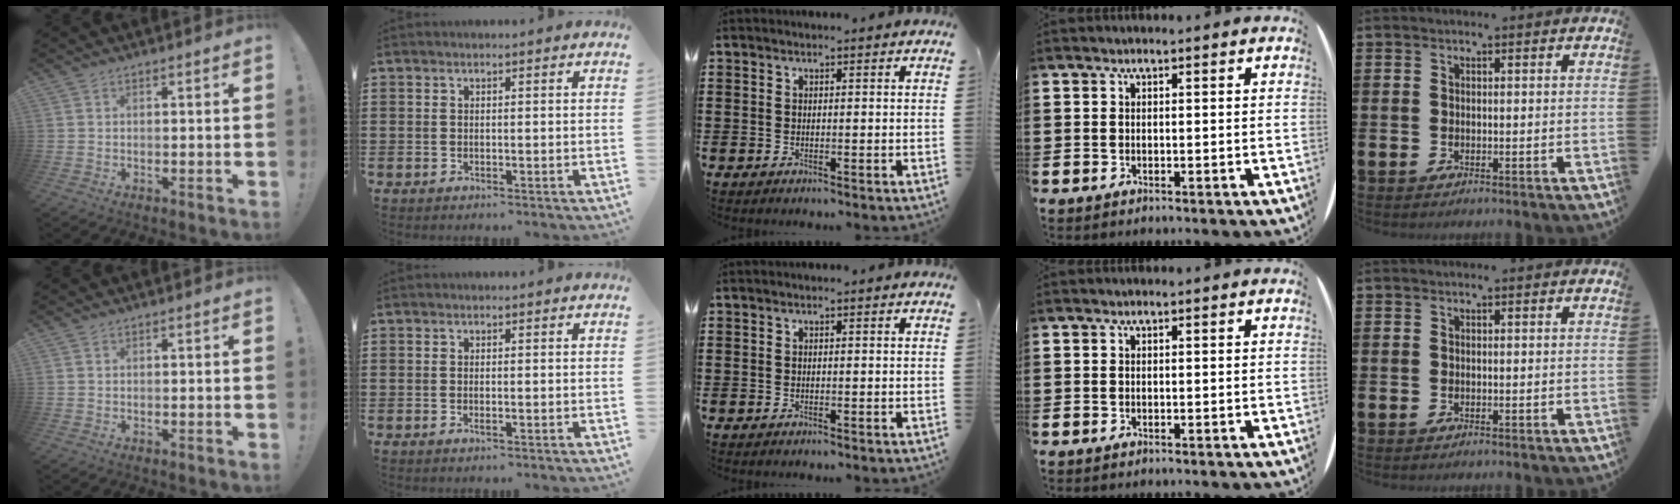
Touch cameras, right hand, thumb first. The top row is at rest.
{"index": {"total": 0.6, "force": [-0.1, 0.1, 0.5], "torque": [-0.010, -0.004, -0.002]}}